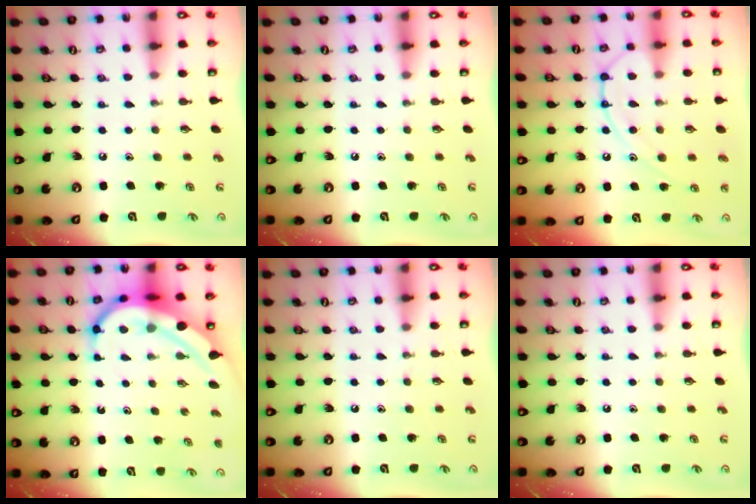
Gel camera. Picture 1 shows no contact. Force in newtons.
{"total": 0.0}
{"total": 13.5, "press": 13.4, "slide": 1.3}
{"total": 10.3, "press": 10.3, "slide": 1.0}
{"total": 0.0}
{"total": 0.0}